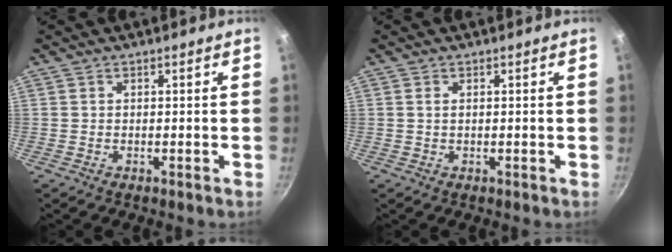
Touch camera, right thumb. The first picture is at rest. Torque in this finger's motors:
{"motor_torque": [-0.18, 0.12, -0.11, -0.08, 0.02]}